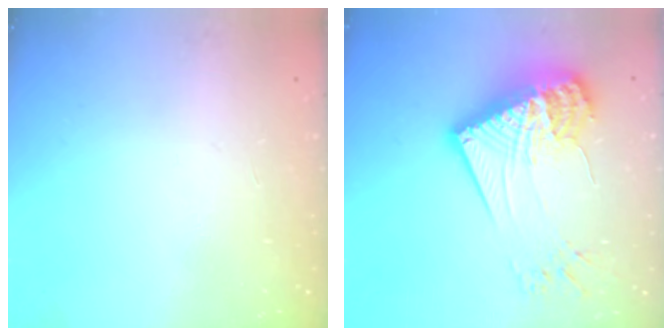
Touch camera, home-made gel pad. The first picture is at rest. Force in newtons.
{"total": 23.5, "press": 23.4, "slide": 2.2}